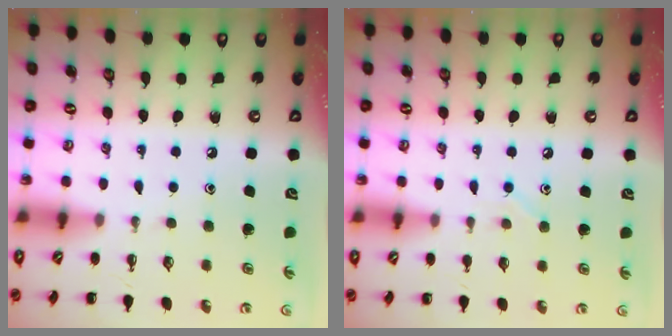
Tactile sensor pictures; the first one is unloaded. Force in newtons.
{"total": 5.5, "press": 5.3, "slide": 1.4}